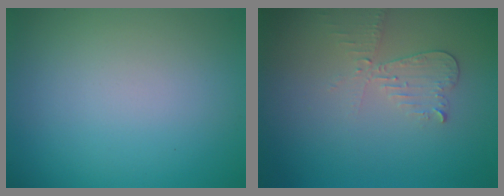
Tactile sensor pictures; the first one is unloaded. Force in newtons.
{"total": 2.2, "press": 2.2, "slide": 0.1}